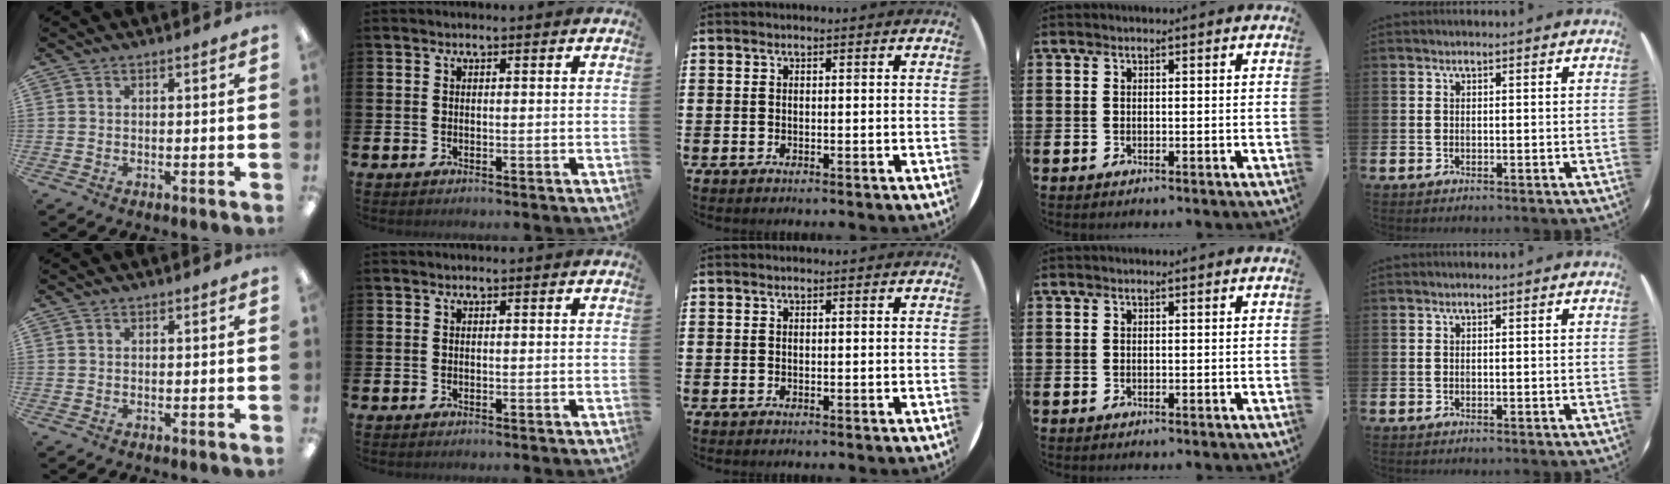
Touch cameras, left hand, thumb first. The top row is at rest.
{}